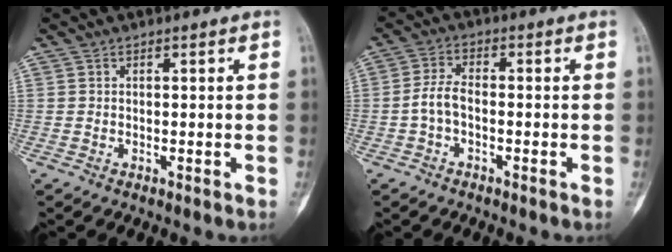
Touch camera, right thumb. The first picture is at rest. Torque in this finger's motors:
{"motor_torque": [-0.32, 0.51, 0.42, -0.44, 0.01]}